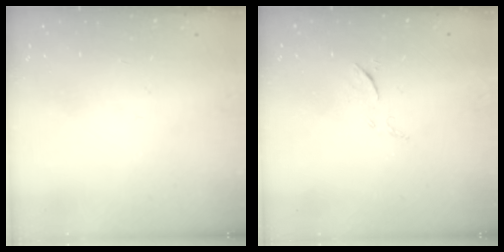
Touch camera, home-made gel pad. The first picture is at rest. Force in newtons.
{"total": 6.7, "press": 6.7, "slide": 0.3}